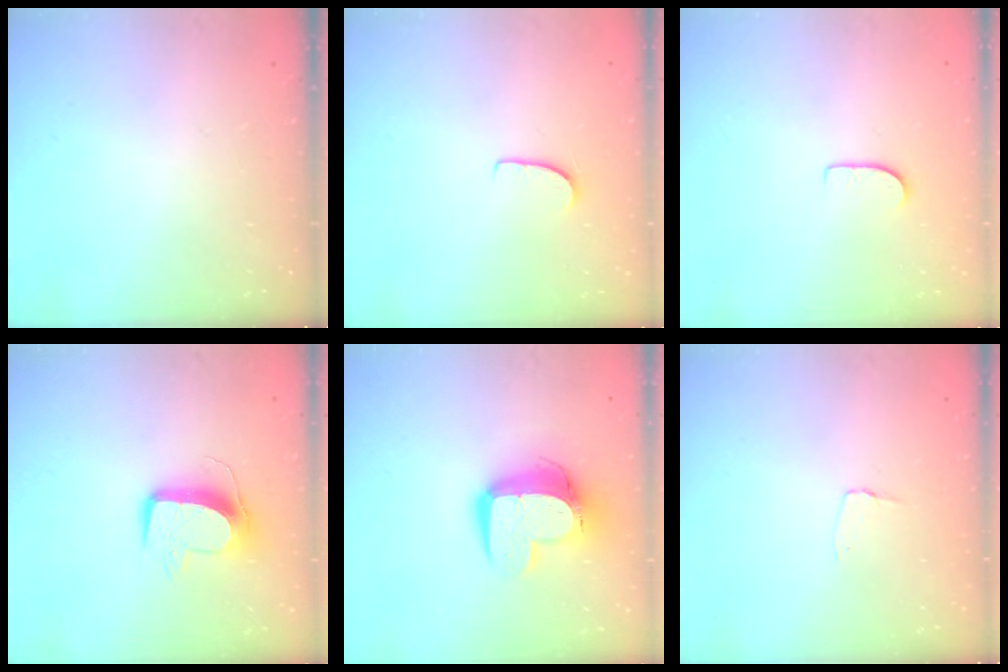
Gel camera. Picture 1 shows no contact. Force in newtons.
{"total": 5.7, "press": 5.7, "slide": 0.3}
{"total": 6.1, "press": 6.1, "slide": 0.5}
{"total": 11.0, "press": 10.9, "slide": 0.7}
{"total": 12.9, "press": 12.9, "slide": 1.1}
{"total": 2.9, "press": 2.9, "slide": 0.3}